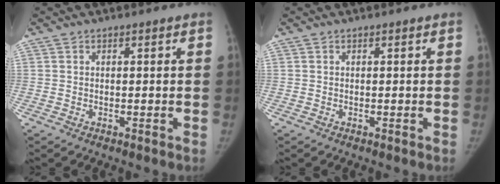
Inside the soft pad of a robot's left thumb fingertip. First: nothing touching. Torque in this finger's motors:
{"motor_torque": [0.00, 0.00, 0.22, -0.22, 0.00]}